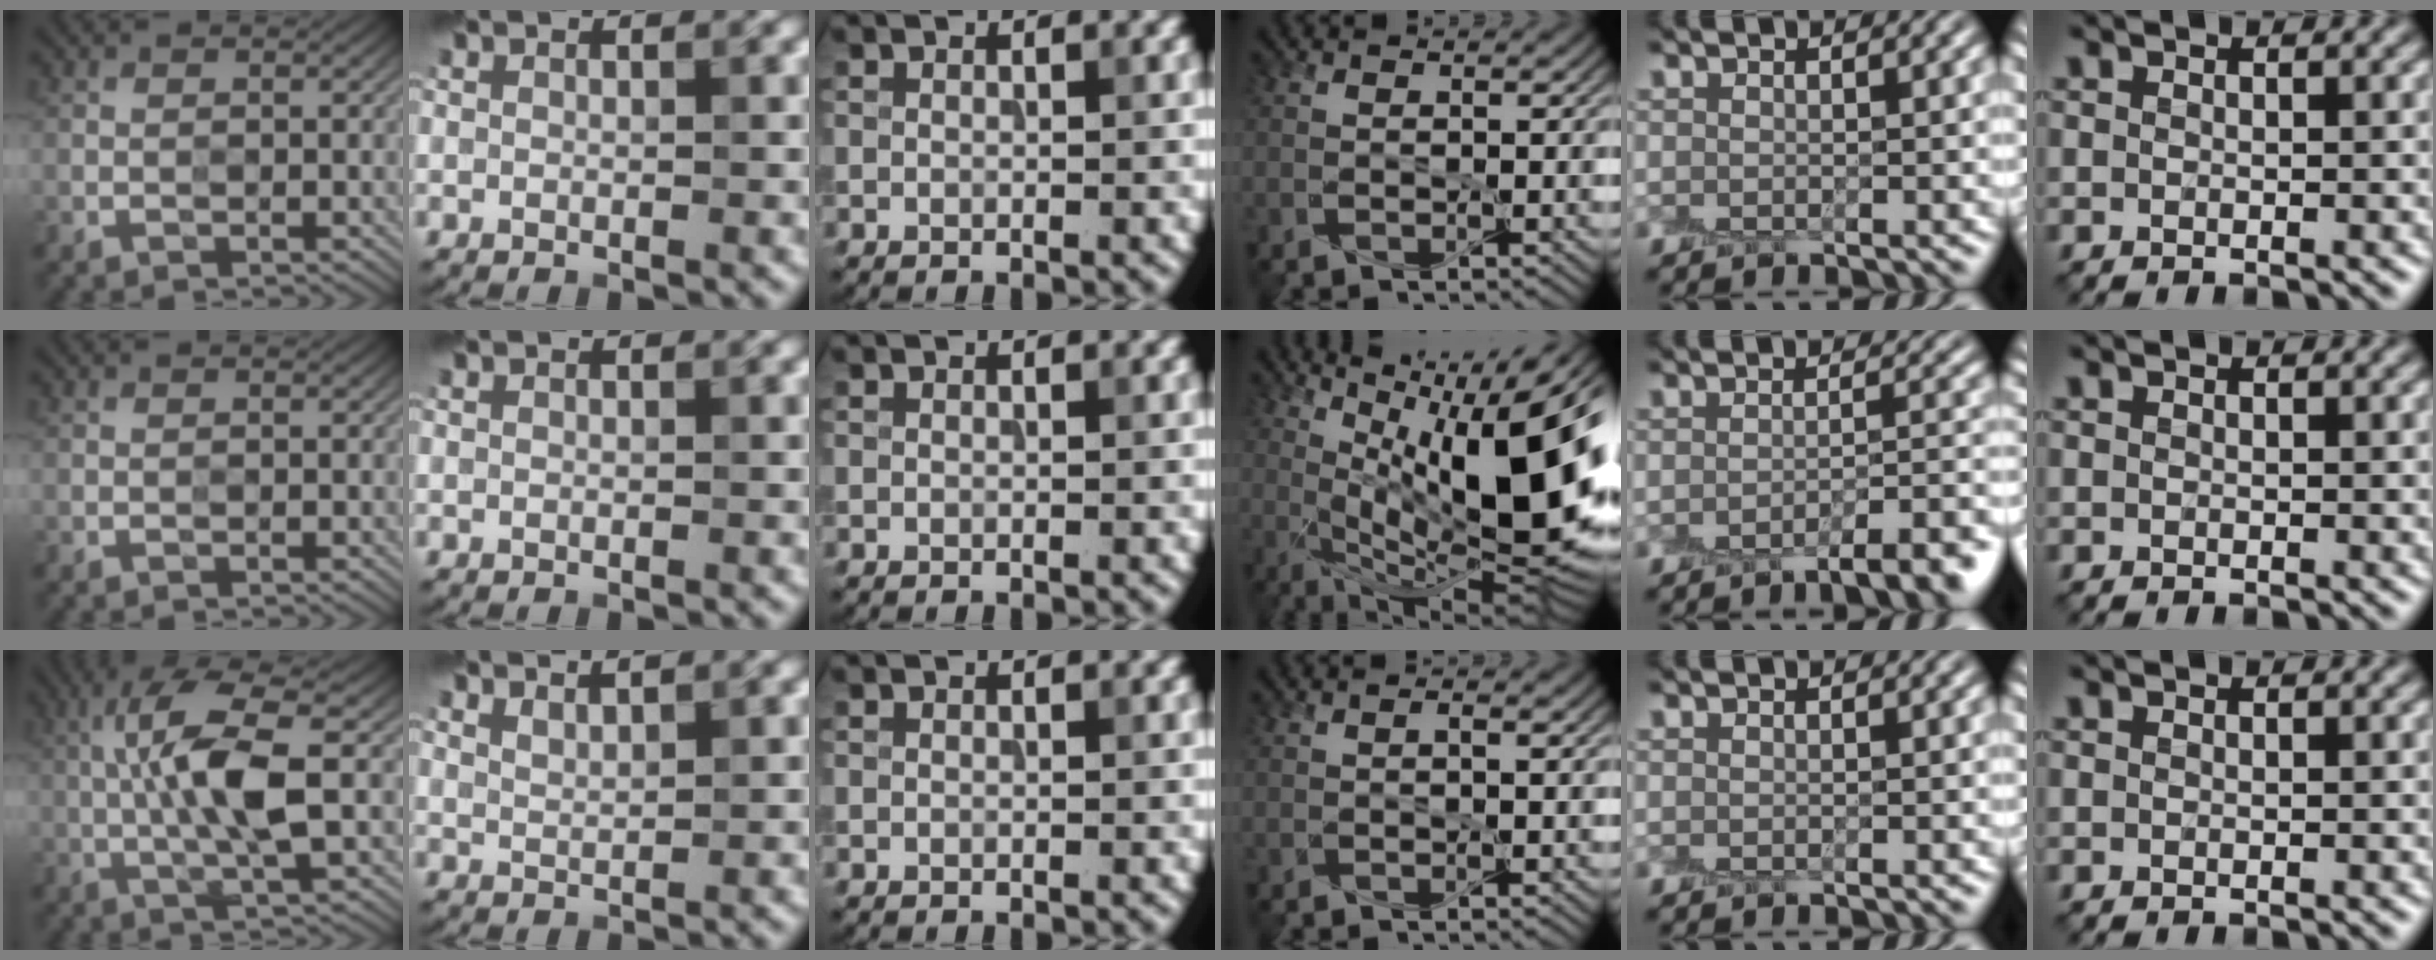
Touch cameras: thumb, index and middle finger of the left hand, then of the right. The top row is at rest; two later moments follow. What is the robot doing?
{"motion": "peel", "object": "plastic wrap"}